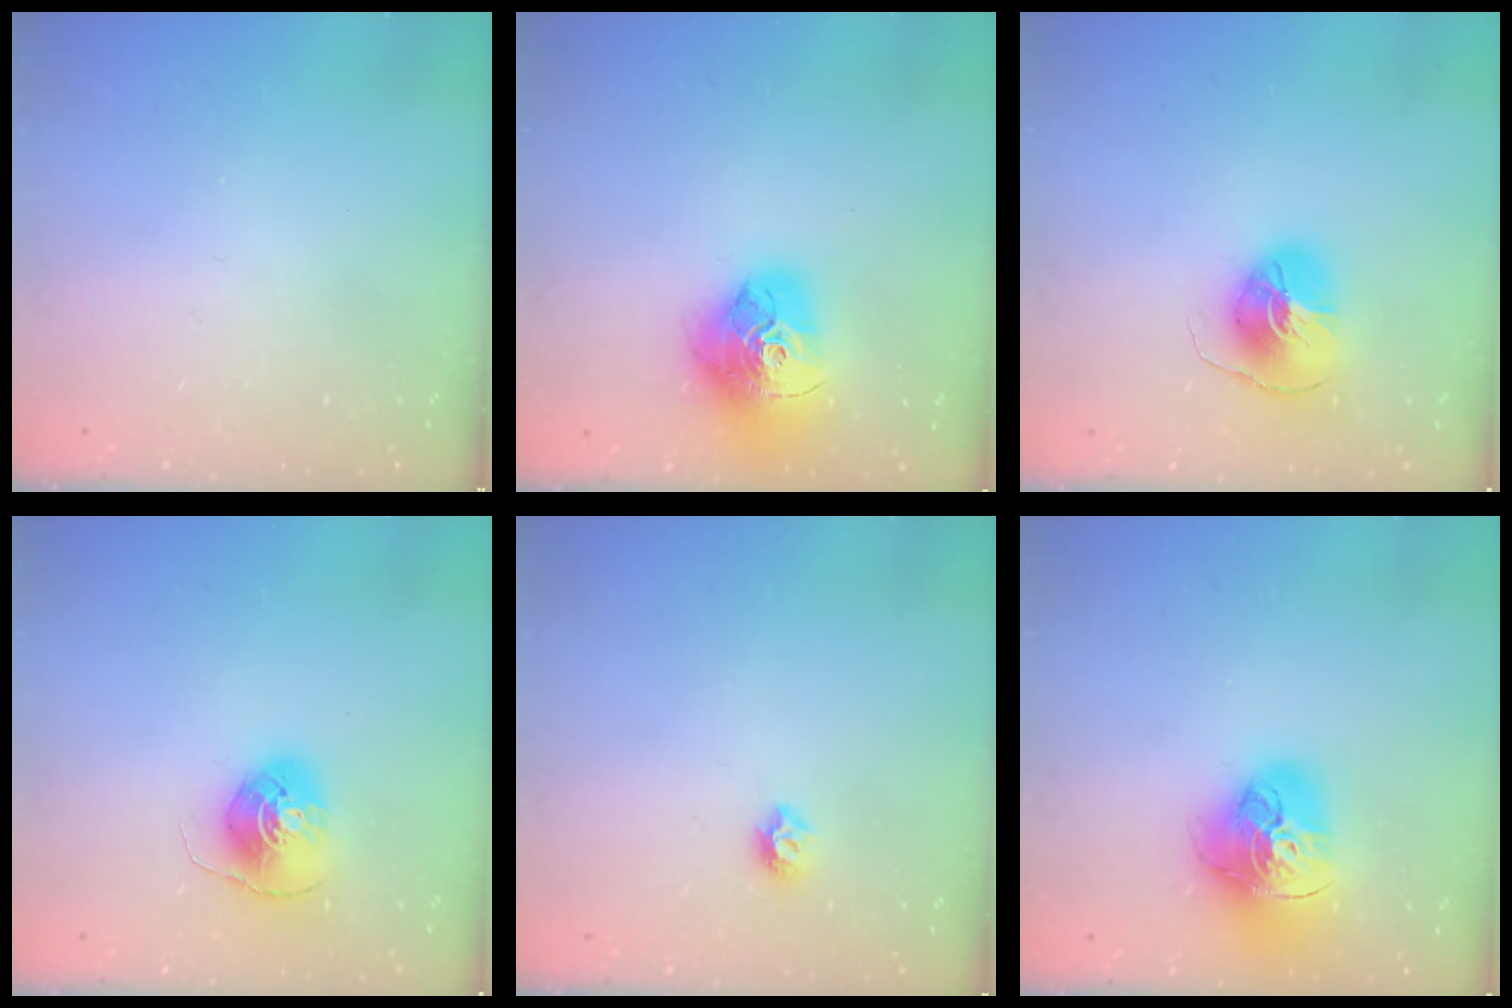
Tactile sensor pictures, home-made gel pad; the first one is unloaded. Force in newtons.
{"total": 18.4, "press": 18.3, "slide": 2.0}
{"total": 8.5, "press": 8.5, "slide": 0.2}
{"total": 8.3, "press": 8.3, "slide": 0.4}
{"total": 6.0, "press": 5.9, "slide": 0.7}
{"total": 18.6, "press": 18.5, "slide": 2.1}